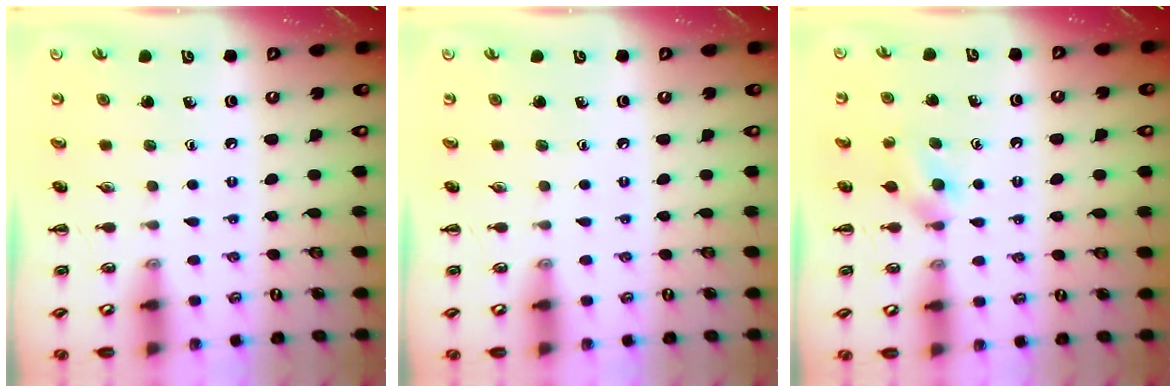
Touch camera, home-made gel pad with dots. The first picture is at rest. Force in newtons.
{"total": 0.0}
{"total": 3.6, "press": 3.5, "slide": 0.9}